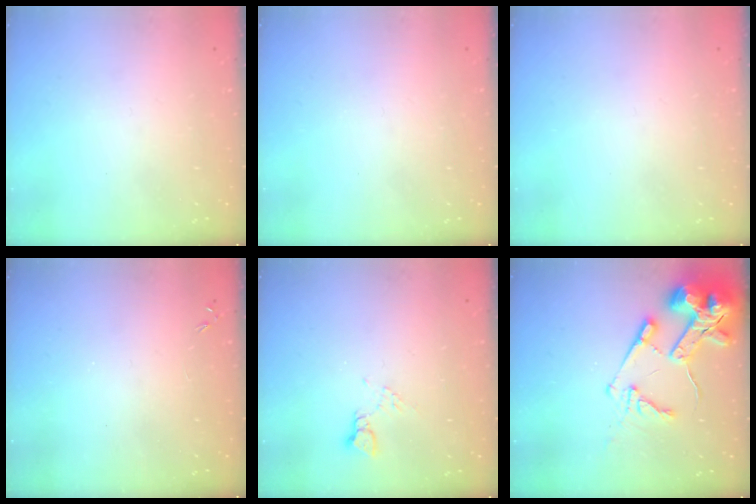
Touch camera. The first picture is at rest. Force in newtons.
{"total": 0.0}
{"total": 0.0}
{"total": 0.0}
{"total": 3.5, "press": 3.5, "slide": 0.5}
{"total": 17.6, "press": 17.4, "slide": 2.2}